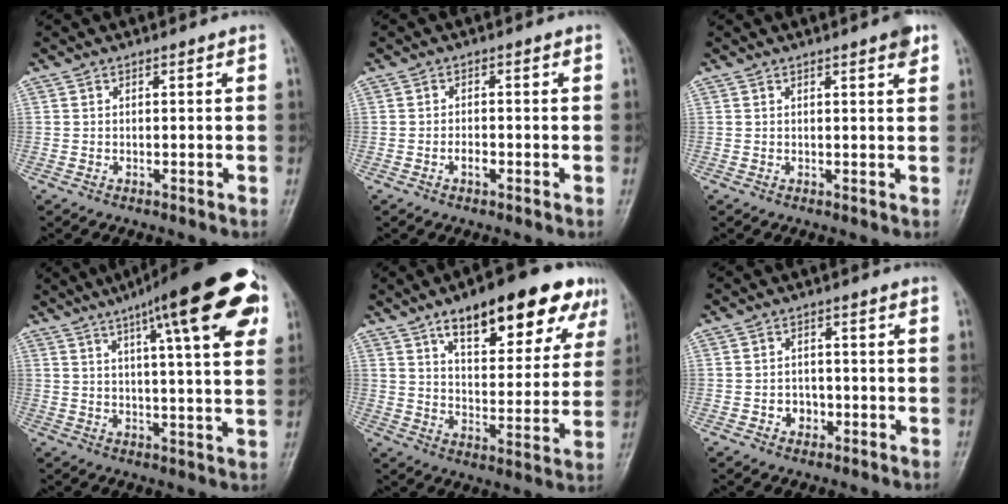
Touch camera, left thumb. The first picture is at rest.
{"total": 1.9, "force": [-0.8, 1.0, 1.3], "torque": [-0.020, 0.004, -0.016]}
{"total": 2.5, "force": [1.6, 0.4, 1.9], "torque": [-0.023, -0.006, 0.017]}
{"total": 20.5, "force": [9.7, 4.4, 17.5], "torque": [-0.230, -0.003, 0.130]}
{"total": 21.2, "force": [12.2, 8.3, 15.2], "torque": [-0.166, -0.028, 0.177]}
{"total": 3.3, "force": [-1.1, 2.8, 1.4], "torque": [0.000, 0.008, -0.018]}